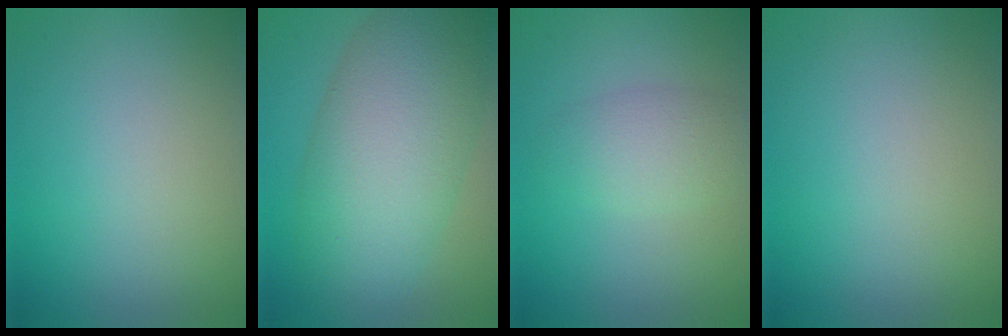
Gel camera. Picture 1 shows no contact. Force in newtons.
{"total": 10.7, "press": 10.6, "slide": 0.6}
{"total": 3.0, "press": 3.0, "slide": 0.0}
{"total": 0.0}